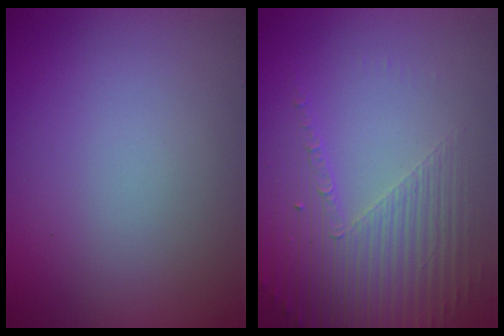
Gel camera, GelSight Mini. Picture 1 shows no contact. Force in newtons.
{"total": 5.0, "press": 3.2, "slide": 3.8}